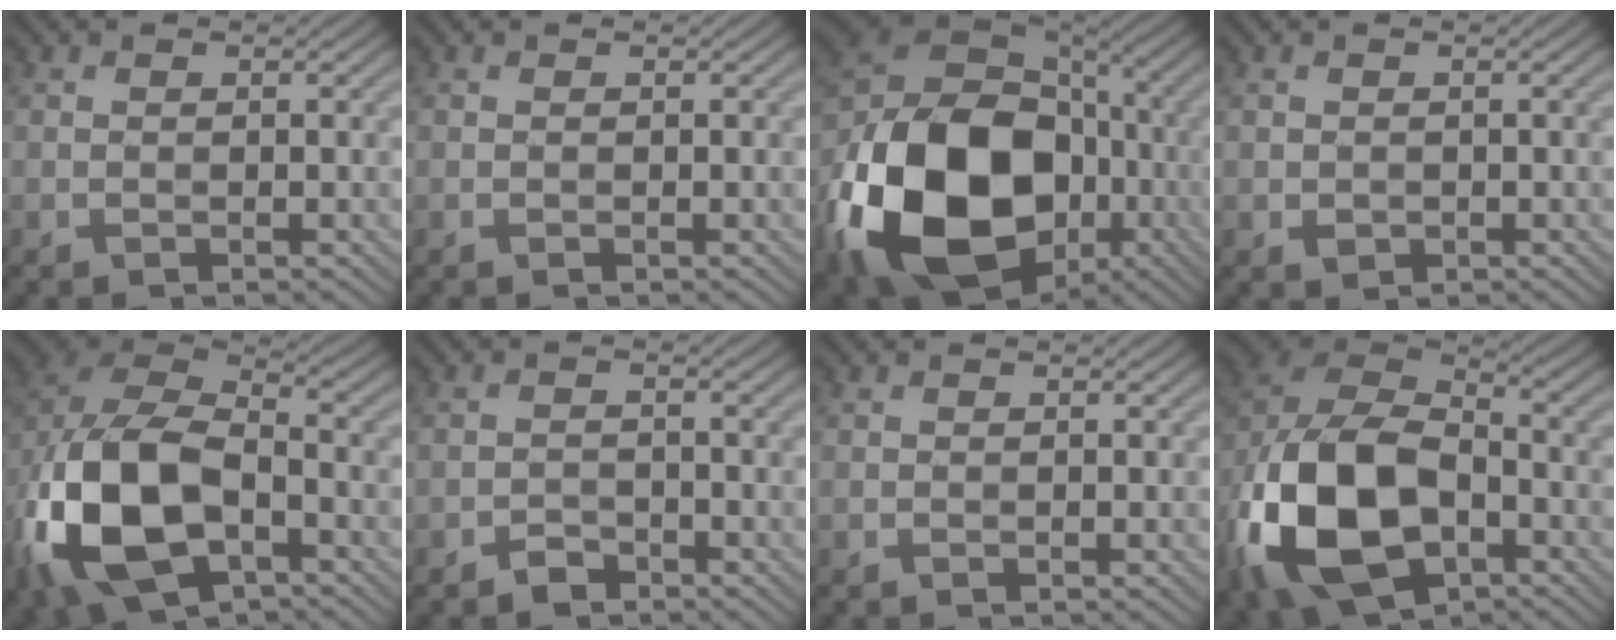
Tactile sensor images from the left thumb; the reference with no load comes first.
{"total": 0.0}
{"total": 21.7, "force": [-7.1, 15.5, 13.4], "torque": [-0.332, -0.029, -0.124]}
{"total": 0.8, "force": [-0.1, 0.7, 0.1], "torque": [-0.008, -0.005, 0.000]}
{"total": 16.0, "force": [-5.2, 9.7, 11.7], "torque": [-0.284, -0.030, -0.093]}
{"total": 1.6, "force": [-1.5, 0.5, 0.1], "torque": [0.001, 0.005, -0.031]}
{"total": 0.0}
{"total": 18.0, "force": [-6.1, 11.4, 12.6], "torque": [-0.303, -0.039, -0.114]}